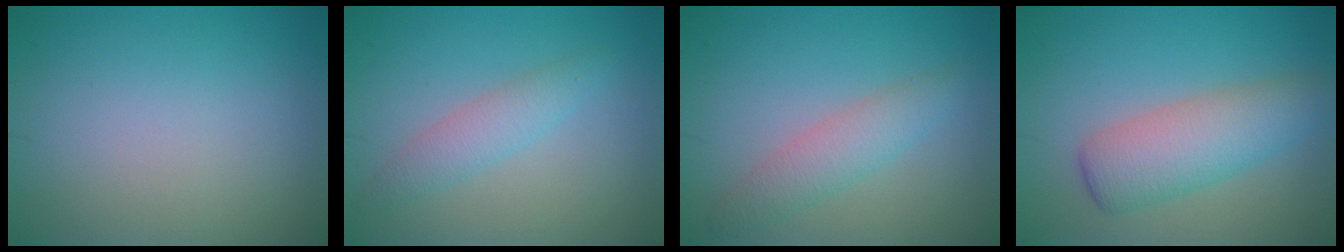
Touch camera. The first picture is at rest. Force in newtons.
{"total": 2.4, "press": 2.4, "slide": 0.1}
{"total": 2.8, "press": 2.8, "slide": 0.0}
{"total": 5.2, "press": 5.2, "slide": 0.1}